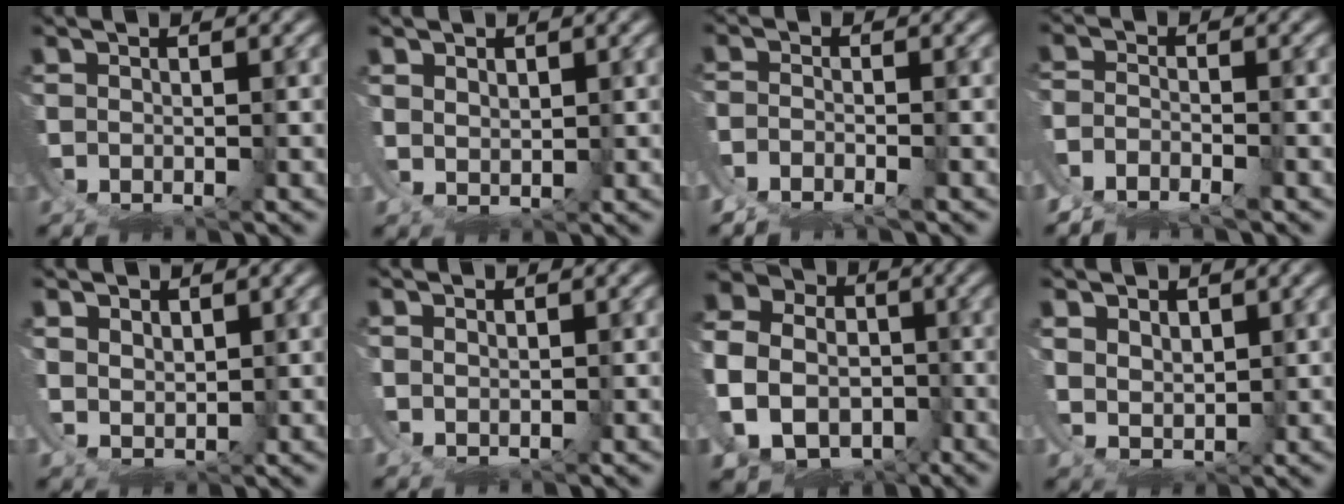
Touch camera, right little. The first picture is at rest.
{"total": 1.9, "force": [1.2, 1.1, 1.1], "torque": [-0.026, -0.013, 0.031]}
{"total": 3.1, "force": [-2.6, 1.6, 0.9], "torque": [-0.013, -0.007, -0.054]}
{"total": 4.5, "force": [-3.4, 2.7, 1.2], "torque": [-0.021, -0.013, -0.068]}
{"total": 2.6, "force": [1.1, 1.8, 1.6], "torque": [-0.041, -0.023, 0.034]}
{"total": 1.1, "force": [0.6, 0.5, 0.7], "torque": [-0.015, -0.003, 0.016]}
{"total": 15.0, "force": [-1.0, 12.8, 7.8], "torque": [-0.144, -0.038, -0.027]}
{"total": 3.5, "force": [0.7, 2.7, 2.1], "torque": [-0.057, -0.034, 0.029]}